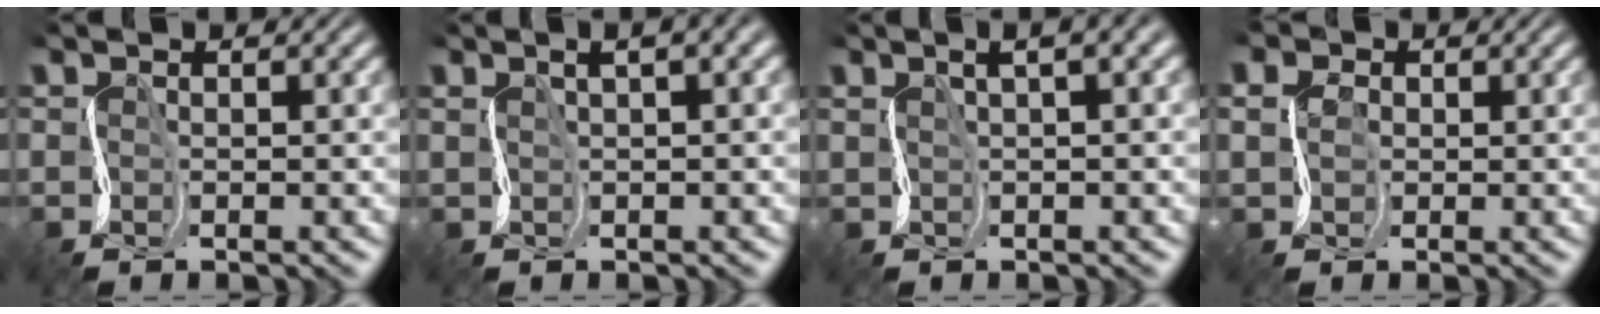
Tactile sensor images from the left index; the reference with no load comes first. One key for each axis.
{"total": 2.7, "fx": 1.3, "fy": 0.5, "fz": 2.3, "tx": -0.026, "ty": 0.011, "tz": 0.025}
{"total": 3.6, "fx": 1.7, "fy": 0.8, "fz": 3.1, "tx": -0.032, "ty": 0.013, "tz": 0.027}
{"total": 2.2, "fx": 1.0, "fy": 1.9, "fz": 0.4, "tx": -0.012, "ty": 0.007, "tz": 0.013}